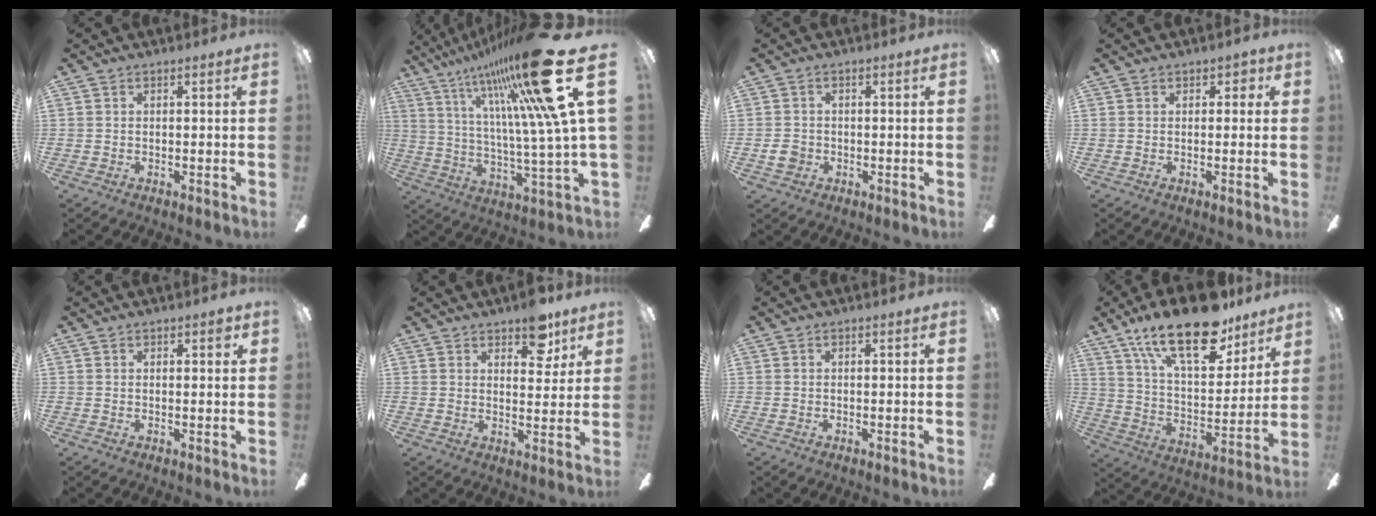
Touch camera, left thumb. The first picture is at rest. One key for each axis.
{"total": 28.7, "fx": 14.3, "fy": 4.4, "fz": 24.5, "tx": -0.380, "ty": -0.094, "tz": 0.221}
{"total": 3.2, "fx": -0.8, "fy": 2.8, "fz": 1.4, "tx": -0.029, "ty": 0.005, "tz": -0.016}
{"total": 1.8, "fx": 0.9, "fy": 1.4, "fz": 0.8, "tx": -0.007, "ty": 0.003, "tz": 0.013}
{"total": 1.9, "fx": 1.2, "fy": 0.8, "fz": 1.3, "tx": -0.011, "ty": -0.001, "tz": 0.017}
{"total": 8.2, "fx": 5.8, "fy": 4.0, "fz": 4.3, "tx": -0.042, "ty": -0.024, "tz": 0.098}
{"total": 0.0}
{"total": 23.8, "fx": 16.1, "fy": 9.6, "fz": 14.6, "tx": -0.238, "ty": -0.093, "tz": 0.276}